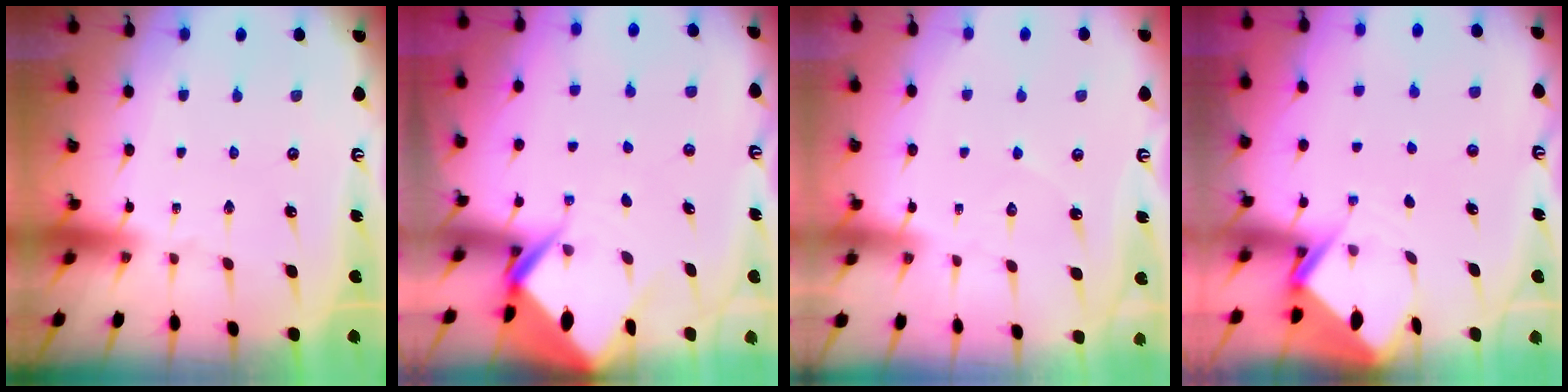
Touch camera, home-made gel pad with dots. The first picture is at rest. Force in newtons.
{"total": 6.7, "press": 6.7, "slide": 0.7}
{"total": 3.7, "press": 3.7, "slide": 0.3}
{"total": 4.3, "press": 4.3, "slide": 0.3}